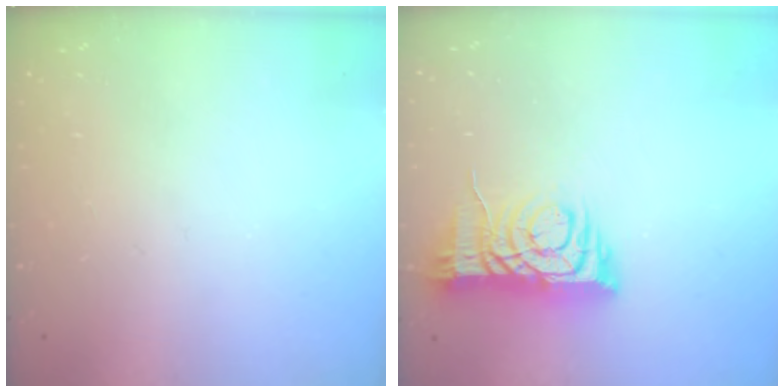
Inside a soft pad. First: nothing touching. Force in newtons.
{"total": 9.1, "press": 9.1, "slide": 1.0}